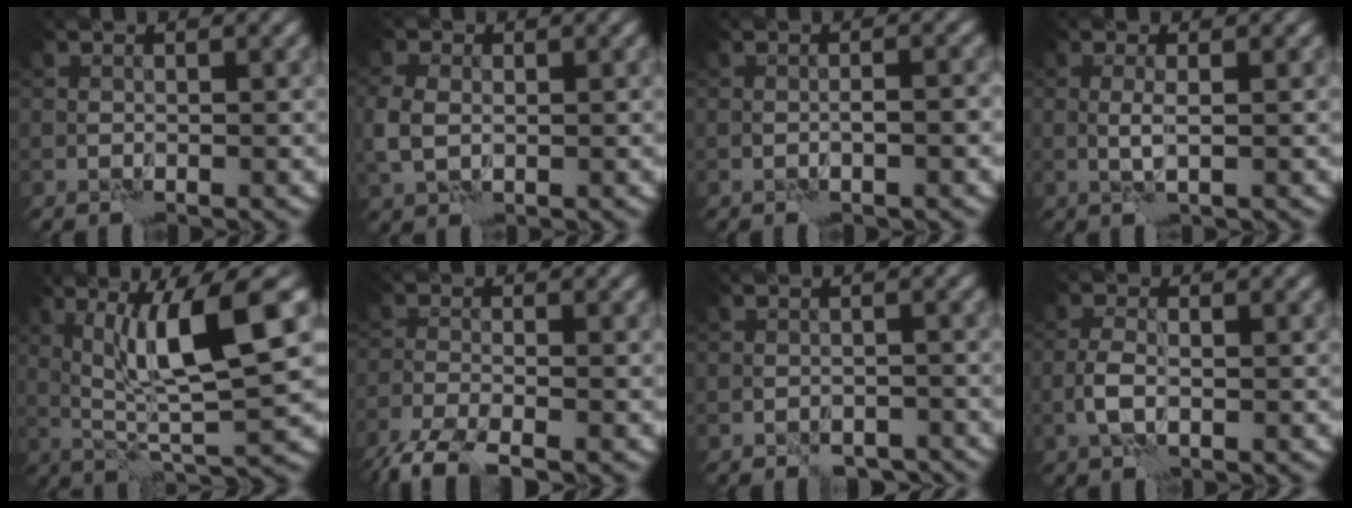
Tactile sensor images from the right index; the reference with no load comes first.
{"total": 2.8, "force": [0.2, 2.1, 1.8], "torque": [-0.052, -0.001, 0.002]}
{"total": 1.2, "force": [-0.5, 0.0, 1.1], "torque": [-0.016, 0.004, -0.009]}
{"total": 1.2, "force": [0.3, -0.1, 1.1], "torque": [-0.025, -0.002, 0.005]}
{"total": 8.8, "force": [2.7, 1.2, 8.3], "torque": [-0.131, -0.006, 0.052]}
{"total": 4.4, "force": [-3.6, 0.8, 2.4], "torque": [-0.047, -0.014, -0.078]}
{"total": 3.0, "force": [-2.5, 1.4, 0.7], "torque": [-0.006, 0.001, -0.037]}
{"total": 1.9, "force": [-0.4, 0.8, 1.7], "torque": [-0.033, 0.001, -0.012]}